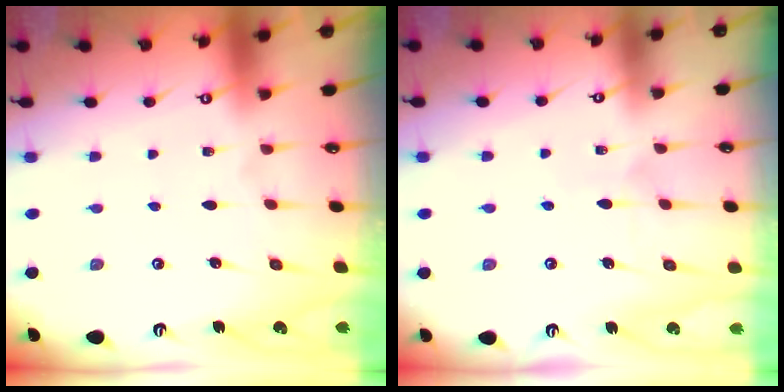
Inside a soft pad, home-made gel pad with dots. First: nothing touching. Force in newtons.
{"total": 5.1, "press": 5.1, "slide": 0.5}